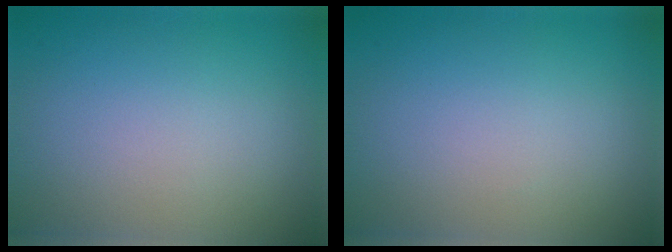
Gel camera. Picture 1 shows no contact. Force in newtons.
{"total": 0.0}